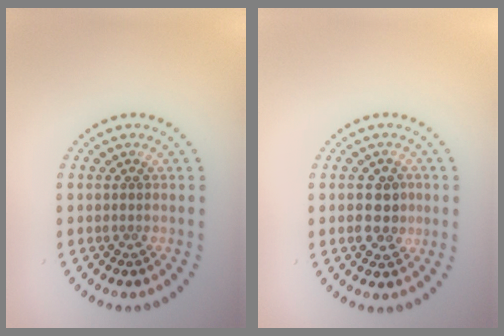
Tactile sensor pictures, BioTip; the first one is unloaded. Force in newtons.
{"total": 2.9, "press": 2.9, "slide": 0.4}